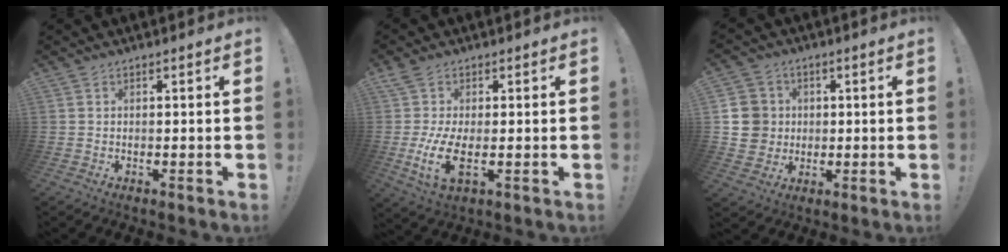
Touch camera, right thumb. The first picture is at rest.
{"total": 10.1, "force": [0.0, 4.7, 8.9], "torque": [-0.177, -0.018, 0.002]}
{"total": 9.9, "force": [1.4, 9.4, 2.8], "torque": [-0.042, -0.003, 0.032]}